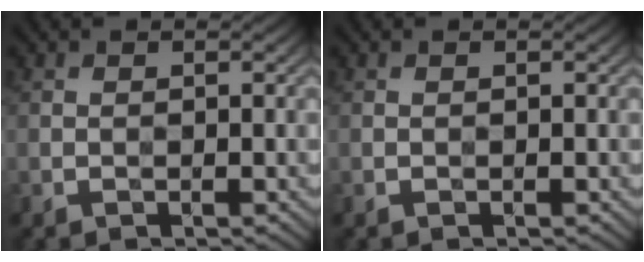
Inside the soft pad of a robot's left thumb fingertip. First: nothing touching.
{"total": 0.0}